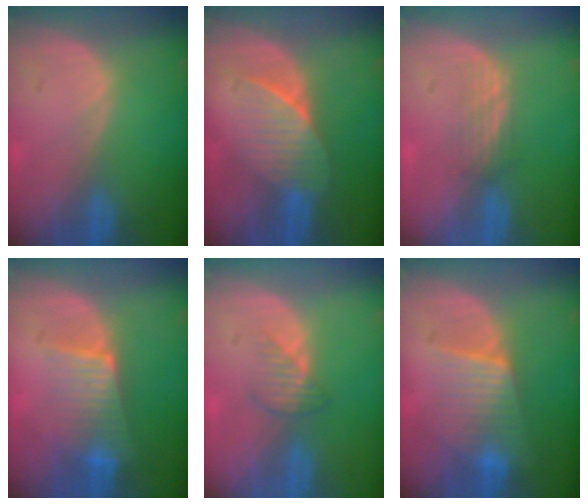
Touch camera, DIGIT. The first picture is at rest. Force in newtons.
{"total": 6.6, "press": 6.1, "slide": 2.5}
{"total": 2.9, "press": 2.6, "slide": 1.2}
{"total": 6.5, "press": 5.8, "slide": 3.0}
{"total": 2.5, "press": 2.5, "slide": 0.2}
{"total": 6.3, "press": 6.3, "slide": 0.8}